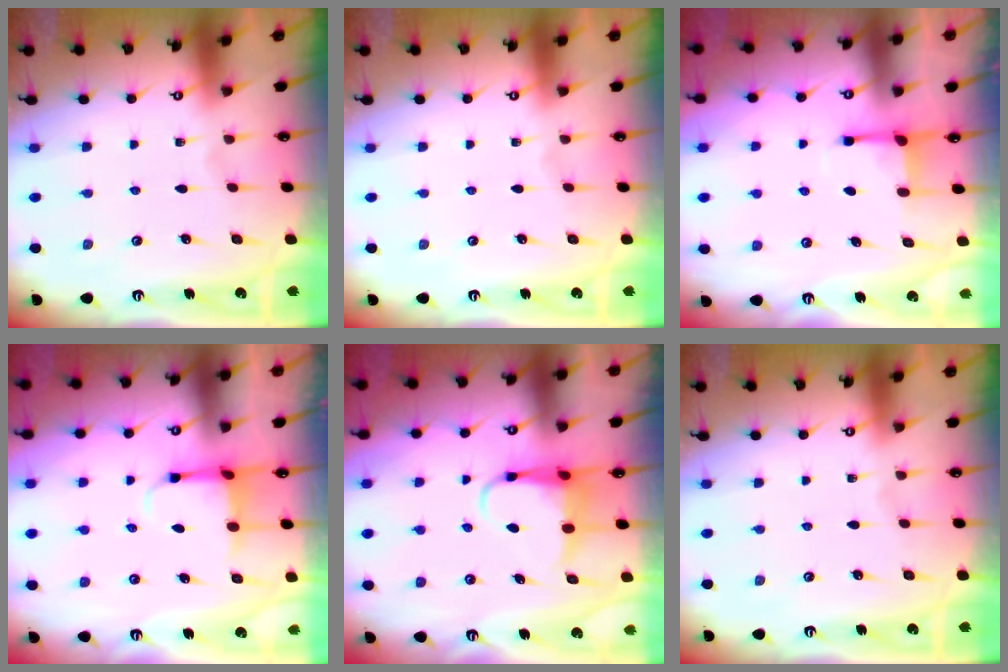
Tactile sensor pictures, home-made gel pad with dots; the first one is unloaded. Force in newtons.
{"total": 0.0}
{"total": 3.0, "press": 3.0, "slide": 0.4}
{"total": 3.7, "press": 3.5, "slide": 1.3}
{"total": 5.3, "press": 5.3, "slide": 0.8}
{"total": 0.0}